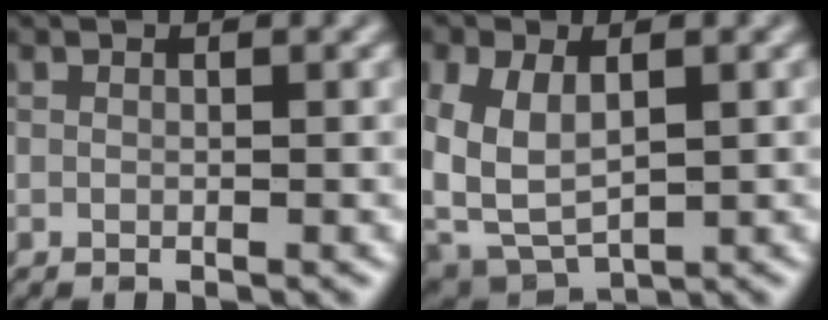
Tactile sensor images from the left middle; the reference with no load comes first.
{"total": 6.4, "force": [0.7, 4.3, 4.7], "torque": [-0.119, -0.021, 0.012]}